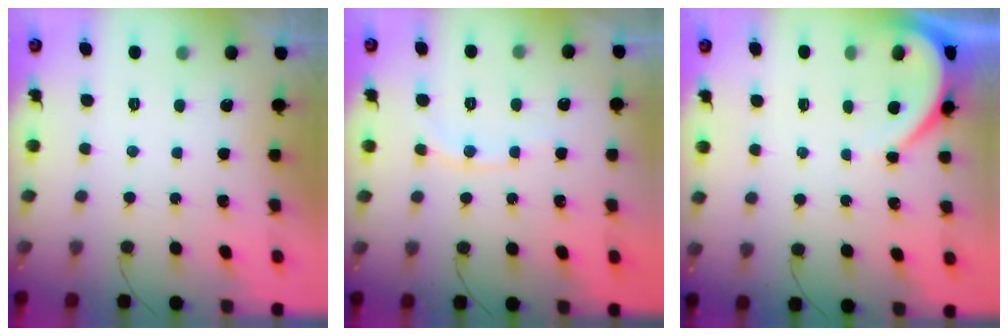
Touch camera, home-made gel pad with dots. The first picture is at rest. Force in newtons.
{"total": 4.9, "press": 4.9, "slide": 0.6}
{"total": 3.9, "press": 3.9, "slide": 0.4}